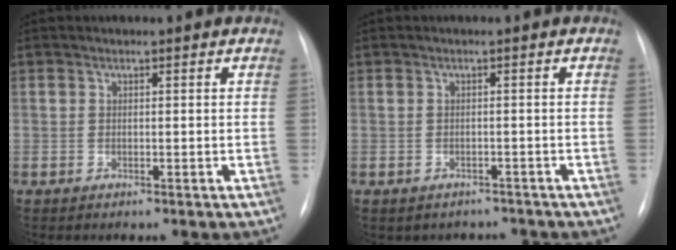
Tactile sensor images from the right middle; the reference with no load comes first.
{"total": 3.9, "force": [-3.3, 2.1, 0.0], "torque": [0.004, 0.016, -0.037]}